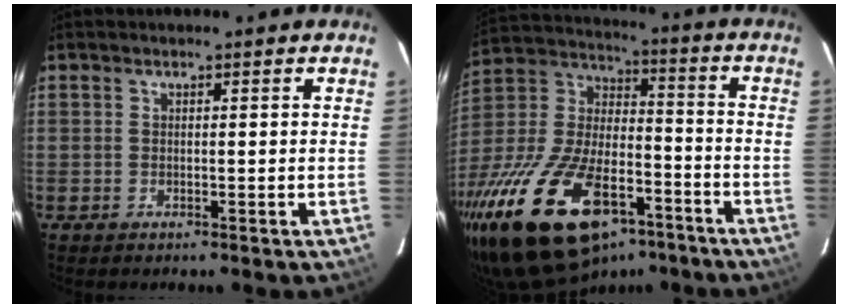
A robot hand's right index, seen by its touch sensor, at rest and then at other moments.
{"total": 29.6, "force": [-17.5, 14.1, 19.2], "torque": [-0.388, -0.016, -0.283]}